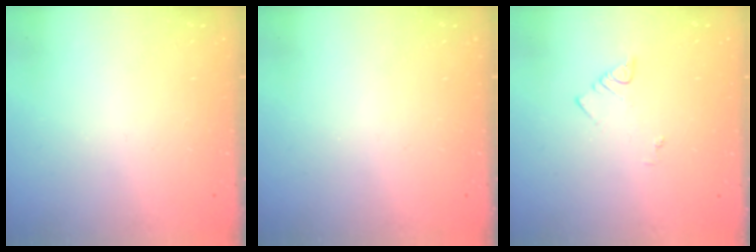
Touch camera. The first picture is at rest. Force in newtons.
{"total": 0.0}
{"total": 2.1, "press": 2.1, "slide": 0.4}